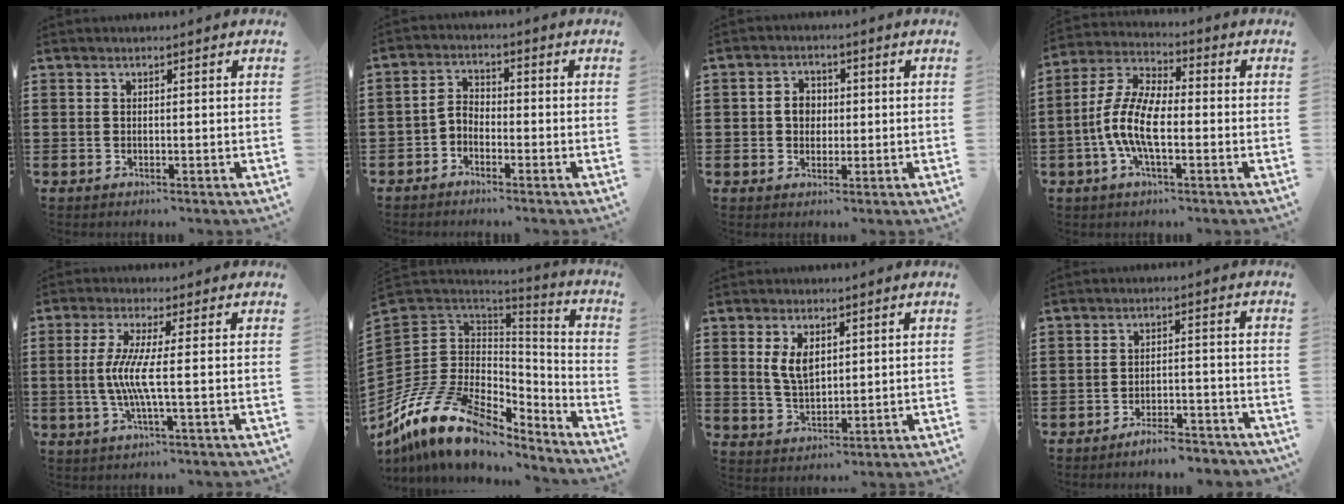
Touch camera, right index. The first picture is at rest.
{"total": 2.6, "force": [-2.0, 1.3, 1.0], "torque": [-0.030, 0.006, -0.046]}
{"total": 3.1, "force": [-0.1, 2.5, 1.8], "torque": [-0.042, 0.009, -0.004]}
{"total": 8.9, "force": [-2.4, 3.4, 7.8], "torque": [-0.196, -0.016, -0.053]}
{"total": 6.1, "force": [-0.5, -0.3, 6.0], "torque": [-0.132, -0.018, -0.019]}
{"total": 15.4, "force": [-9.7, 8.4, 8.5], "torque": [-0.211, 0.016, -0.180]}
{"total": 4.5, "force": [1.6, 2.4, 3.5], "torque": [-0.074, 0.005, 0.029]}
{"total": 4.3, "force": [-4.1, 0.2, 1.2], "torque": [-0.020, 0.006, -0.080]}